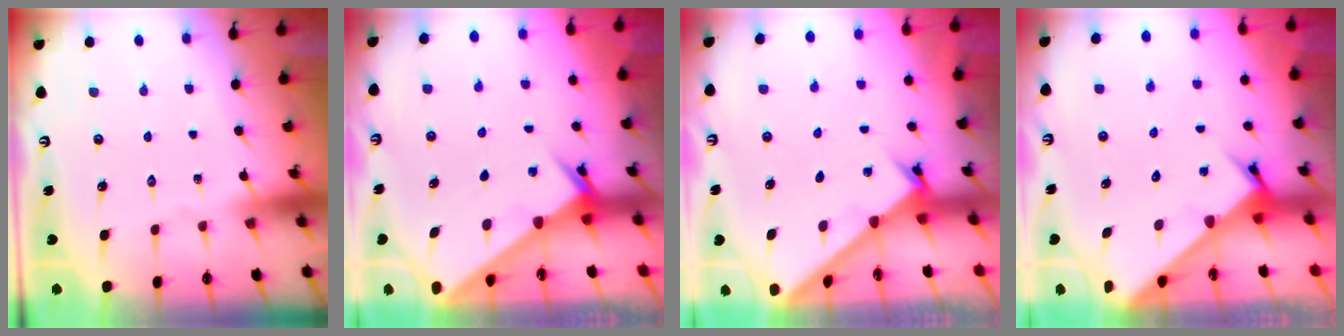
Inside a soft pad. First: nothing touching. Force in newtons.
{"total": 2.4, "press": 2.4, "slide": 0.3}
{"total": 1.7, "press": 1.7, "slide": 0.1}
{"total": 3.6, "press": 3.6, "slide": 0.2}